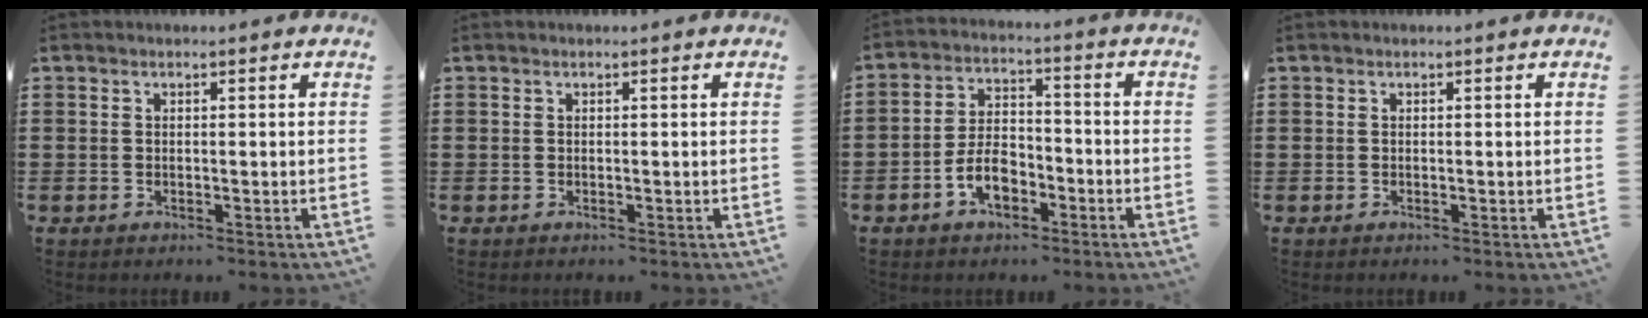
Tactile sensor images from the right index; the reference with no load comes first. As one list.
[{"total": 0.0}, {"total": 6.5, "force": [-3.0, 3.7, 4.4], "torque": [-0.095, 0.005, -0.059]}, {"total": 0.0}]